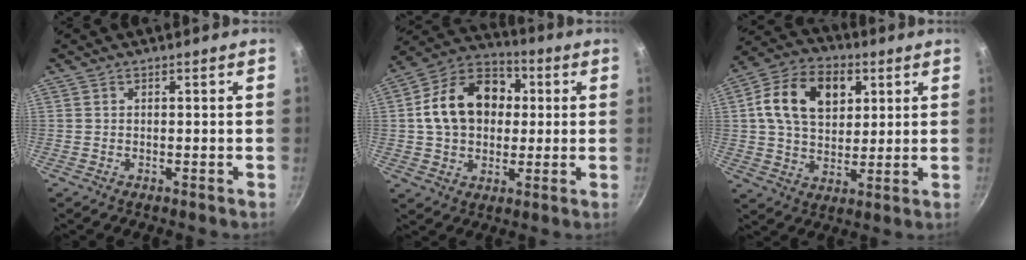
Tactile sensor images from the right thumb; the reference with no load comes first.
{"total": 16.8, "force": [2.0, 12.7, 10.7], "torque": [-0.151, 0.029, 0.021]}
{"total": 15.4, "force": [4.5, 10.6, 10.3], "torque": [-0.154, 0.000, 0.065]}